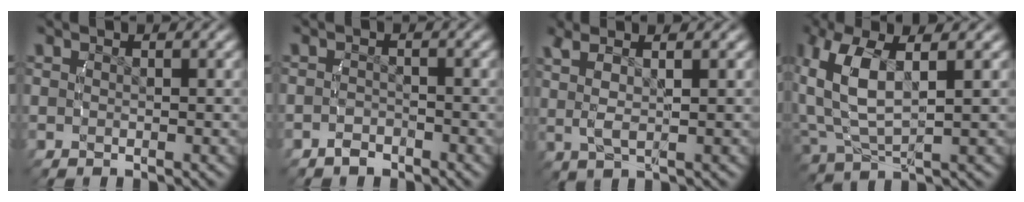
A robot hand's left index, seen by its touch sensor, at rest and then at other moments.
{"total": 1.4, "force": [-1.3, 0.5, -0.1], "torque": [0.000, -0.004, -0.022]}
{"total": 4.0, "force": [1.7, 1.3, 3.4], "torque": [-0.067, 0.010, 0.031]}
{"total": 6.8, "force": [1.4, 3.7, 5.5], "torque": [-0.152, -0.015, 0.043]}